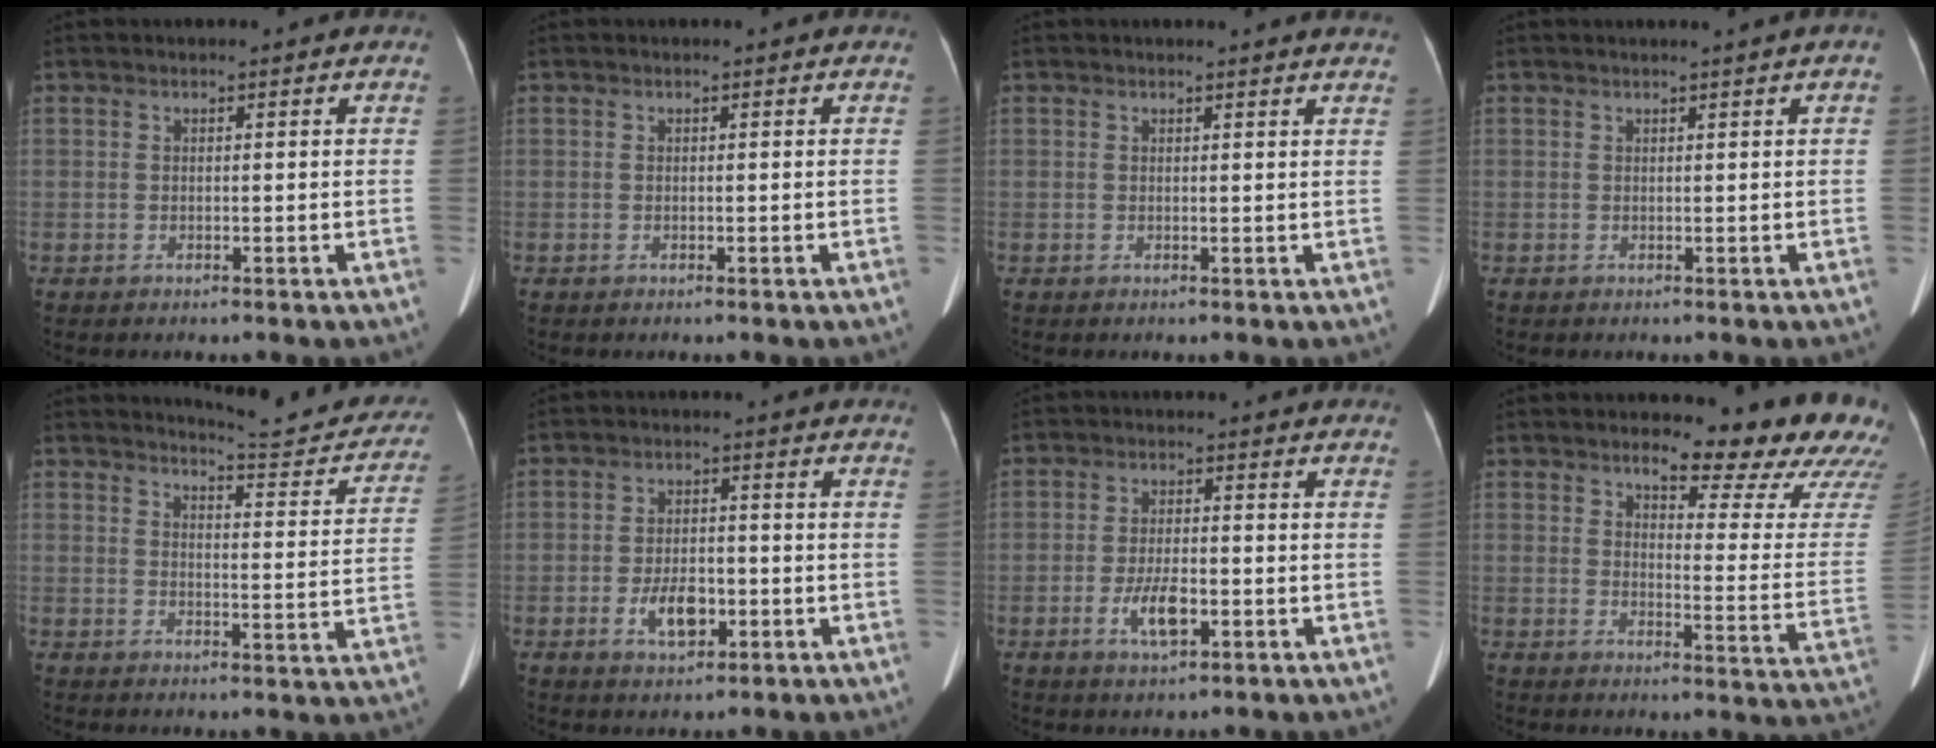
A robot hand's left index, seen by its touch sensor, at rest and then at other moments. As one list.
[{"total": 0.0}, {"total": 3.4, "force": [3.3, -0.2, 0.7], "torque": [-0.013, -0.009, 0.018]}, {"total": 0.5, "force": [0.3, 0.0, 0.4], "torque": [-0.008, 0.009, 0.007]}, {"total": 12.7, "force": [12.3, 1.3, 2.7], "torque": [-0.023, -0.051, 0.133]}, {"total": 5.7, "force": [-2.0, 2.9, 4.5], "torque": [-0.089, 0.001, -0.029]}, {"total": 5.3, "force": [-2.0, 1.8, 4.6], "torque": [-0.096, -0.003, -0.030]}, {"total": 17.4, "force": [14.8, 2.8, 8.7], "torque": [-0.096, -0.083, 0.159]}]